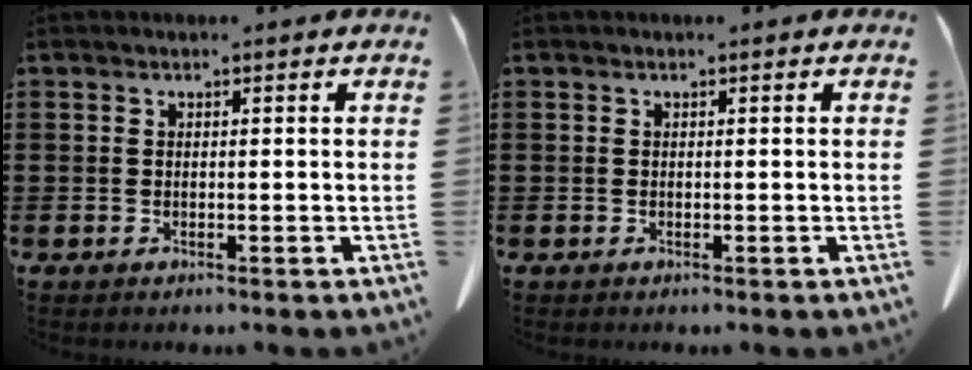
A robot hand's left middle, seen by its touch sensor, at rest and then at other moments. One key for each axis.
{"total": 0.0}